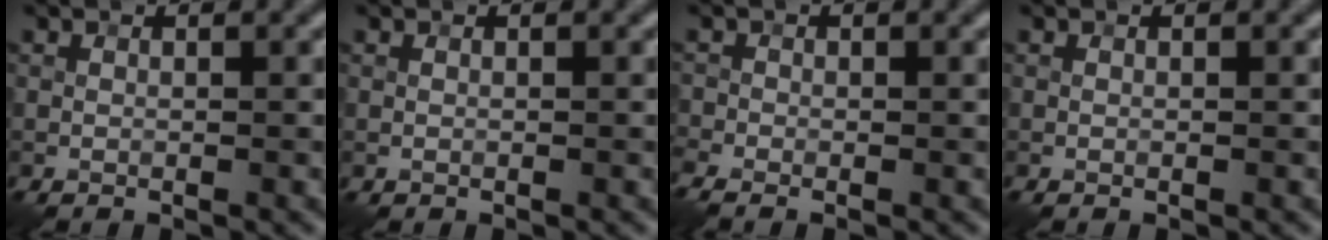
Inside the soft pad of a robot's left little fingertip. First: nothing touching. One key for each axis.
{"total": 0.0}
{"total": 2.3, "fx": -1.8, "fy": 0.9, "fz": 1.2, "tx": -0.022, "ty": -0.008, "tz": -0.046}
{"total": 0.0}